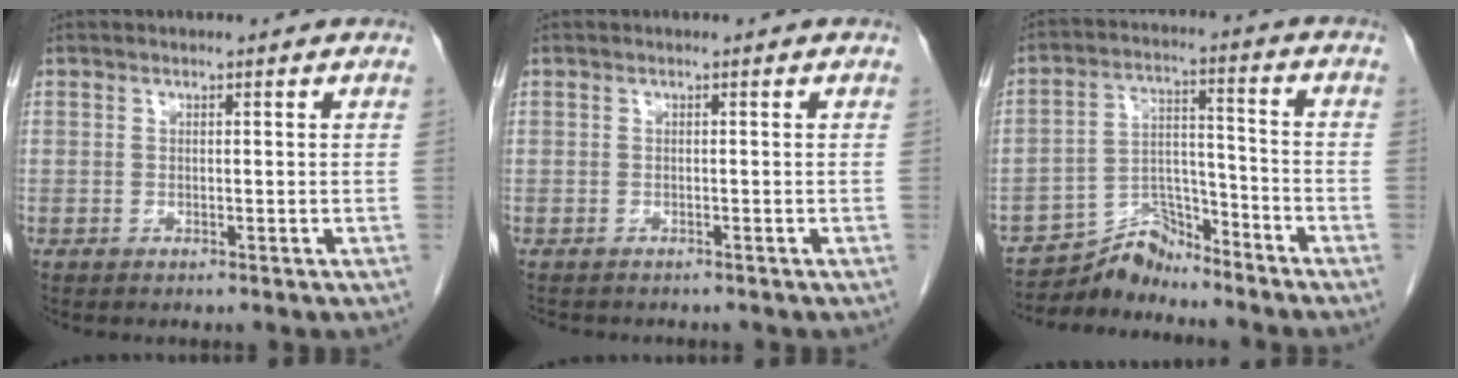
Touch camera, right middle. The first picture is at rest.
{"total": 3.8, "force": [-3.3, 1.4, 1.4], "torque": [-0.020, -0.005, -0.040]}
{"total": 7.4, "force": [-7.3, 1.3, -0.2], "torque": [0.007, 0.022, -0.132]}